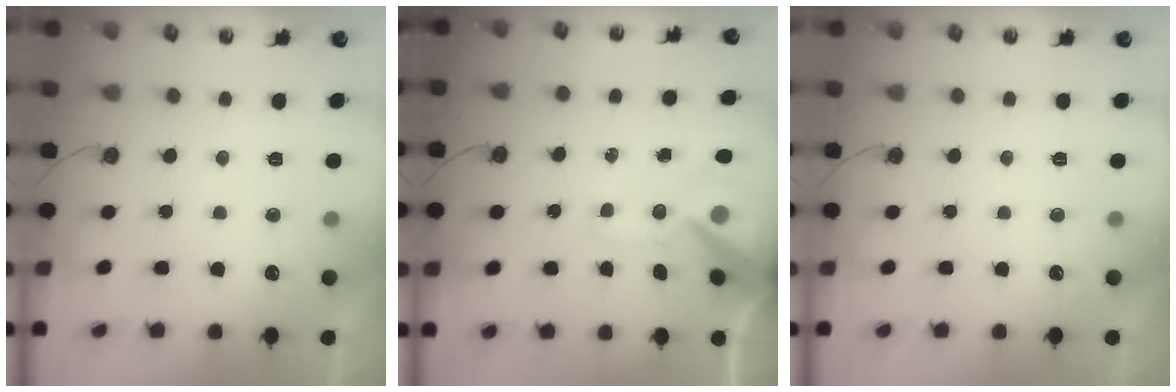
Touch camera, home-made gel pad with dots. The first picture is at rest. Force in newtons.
{"total": 13.9, "press": 13.7, "slide": 2.2}
{"total": 0.0}